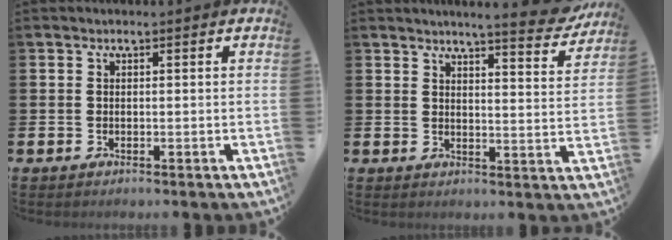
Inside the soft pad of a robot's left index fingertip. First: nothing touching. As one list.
[{"total": 5.7, "force": [5.4, -0.1, 1.8], "torque": [-0.031, -0.035, 0.088]}]